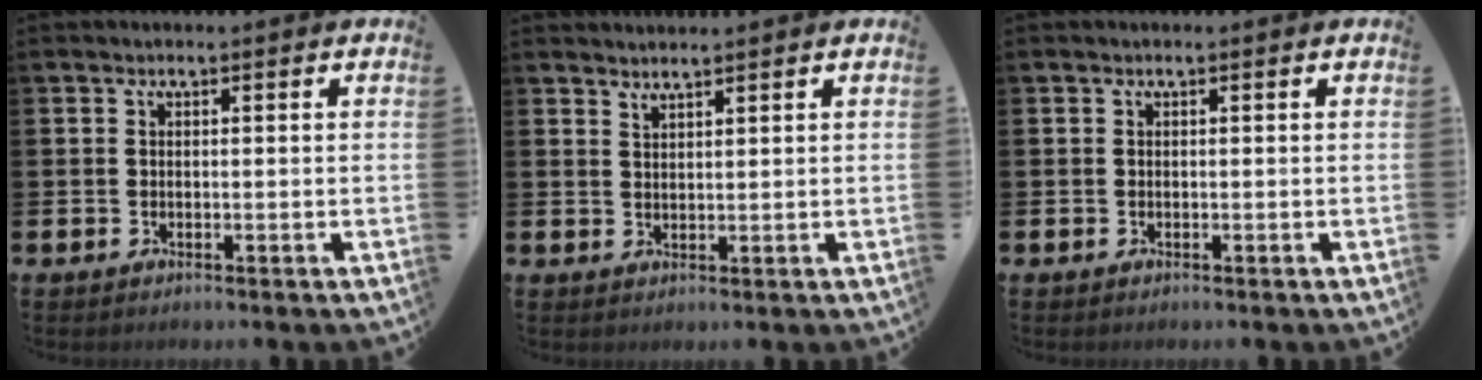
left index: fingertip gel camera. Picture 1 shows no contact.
{"total": 1.8, "force": [1.7, -0.1, -0.1], "torque": [0.008, -0.009, 0.031]}
{"total": 0.0}